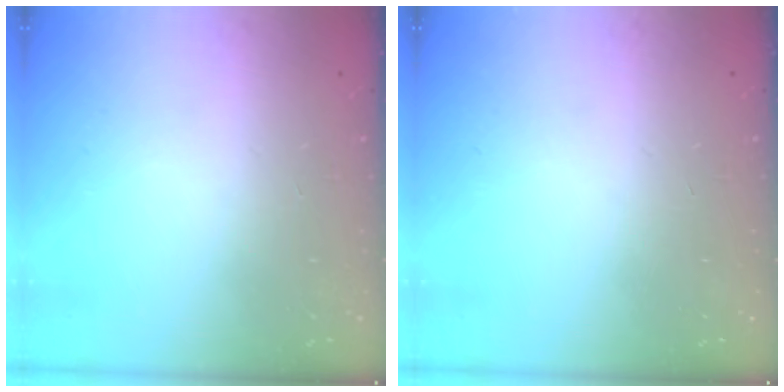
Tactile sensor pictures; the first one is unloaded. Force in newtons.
{"total": 0.0}